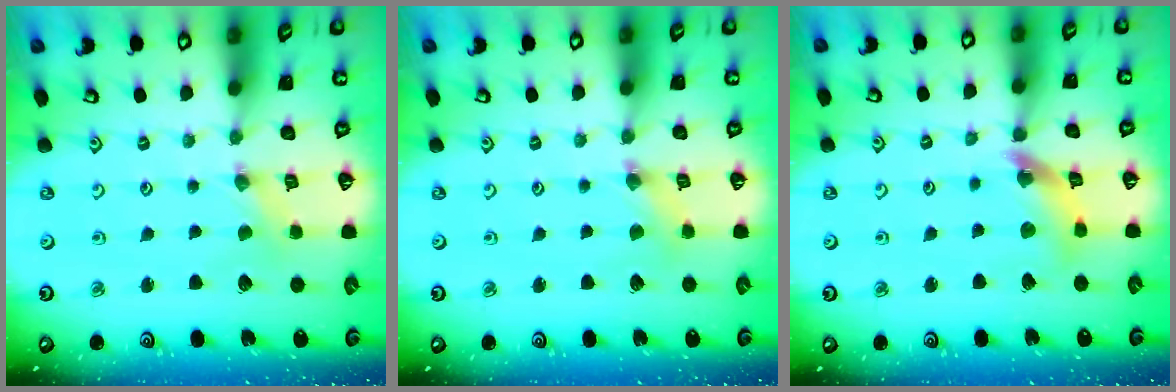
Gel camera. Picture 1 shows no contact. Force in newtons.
{"total": 2.0, "press": 2.0, "slide": 0.3}
{"total": 11.0, "press": 11.0, "slide": 1.2}